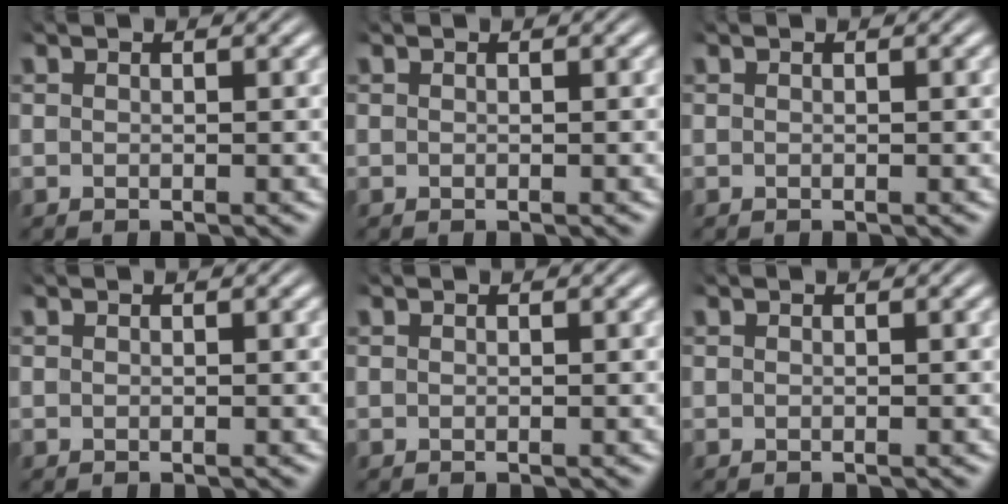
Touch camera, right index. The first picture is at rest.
{"total": 0.0}
{"total": 0.0}
{"total": 0.0}
{"total": 0.0}
{"total": 0.0}